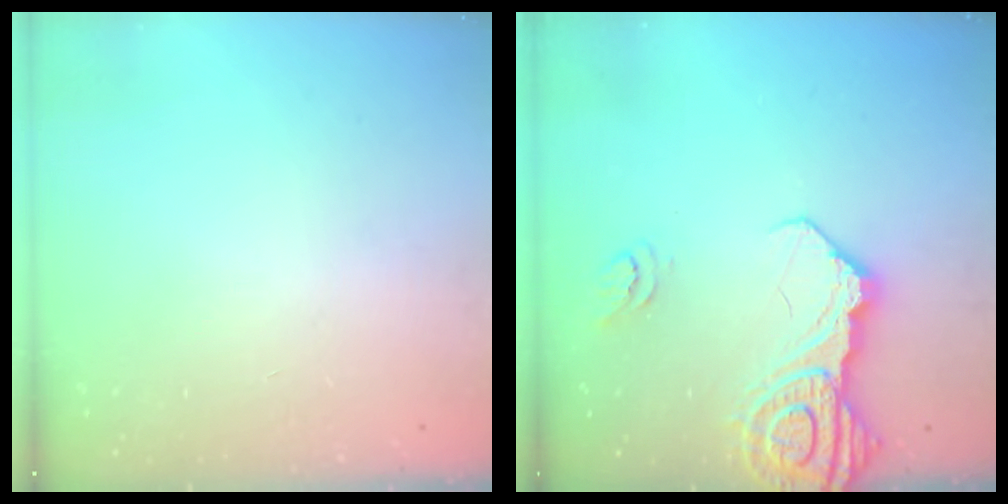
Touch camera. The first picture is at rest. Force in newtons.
{"total": 16.4, "press": 16.3, "slide": 1.9}